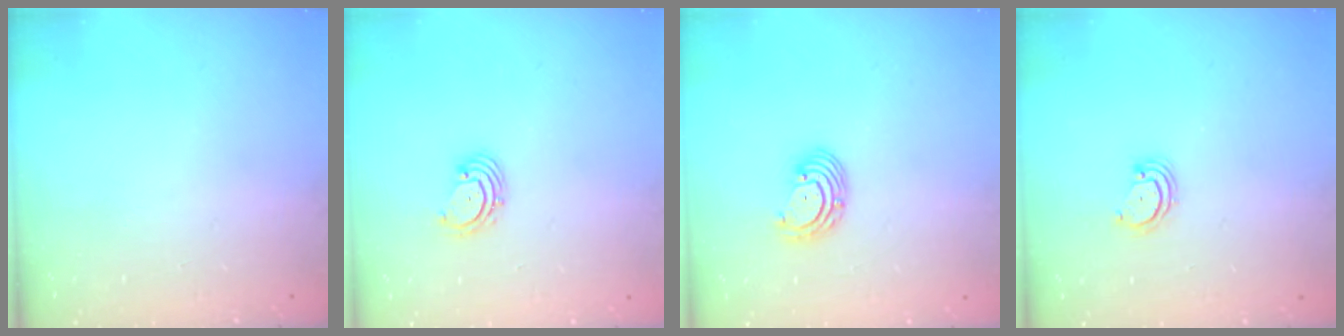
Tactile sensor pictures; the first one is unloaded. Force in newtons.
{"total": 1.8, "press": 1.7, "slide": 0.7}
{"total": 3.2, "press": 3.2, "slide": 0.2}
{"total": 2.5, "press": 2.5, "slide": 0.3}